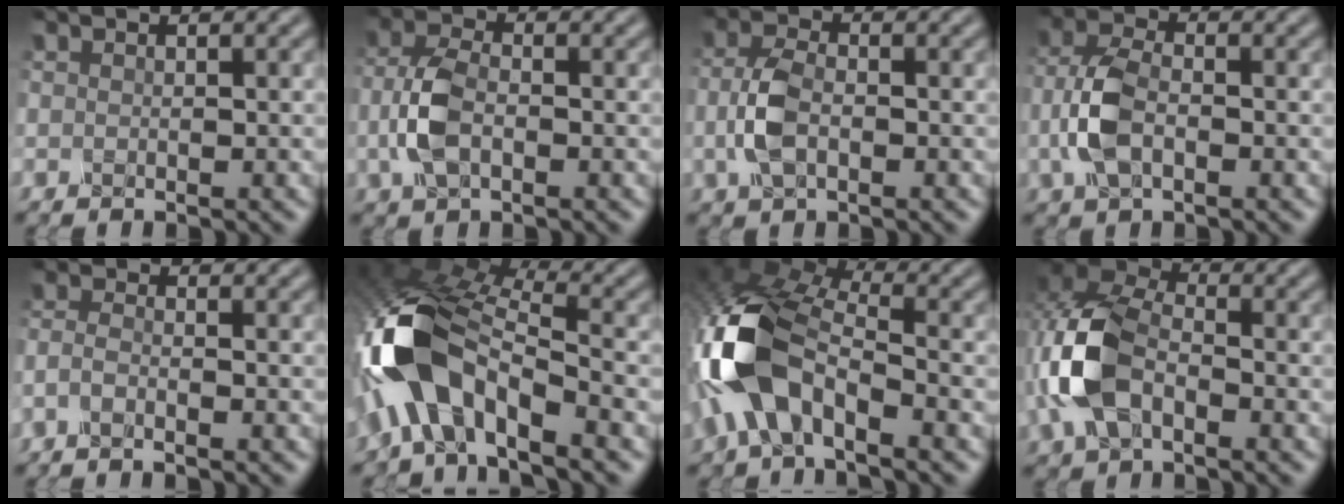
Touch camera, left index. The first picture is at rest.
{"total": 4.0, "force": [-1.0, 2.4, 3.1], "torque": [-0.075, 0.005, -0.026]}
{"total": 3.5, "force": [-0.8, 2.1, 2.8], "torque": [-0.064, 0.005, -0.020]}
{"total": 4.5, "force": [-1.1, 2.7, 3.5], "torque": [-0.083, 0.006, -0.031]}
{"total": 1.8, "force": [-1.2, 0.5, 1.2], "torque": [-0.032, 0.000, -0.034]}
{"total": 10.1, "force": [-4.5, 4.9, 7.6], "torque": [-0.150, 0.014, -0.098]}
{"total": 11.3, "force": [-3.4, 6.1, 8.8], "torque": [-0.204, 0.000, -0.075]}
{"total": 7.9, "force": [-1.8, 5.2, 5.7], "torque": [-0.142, 0.012, -0.051]}